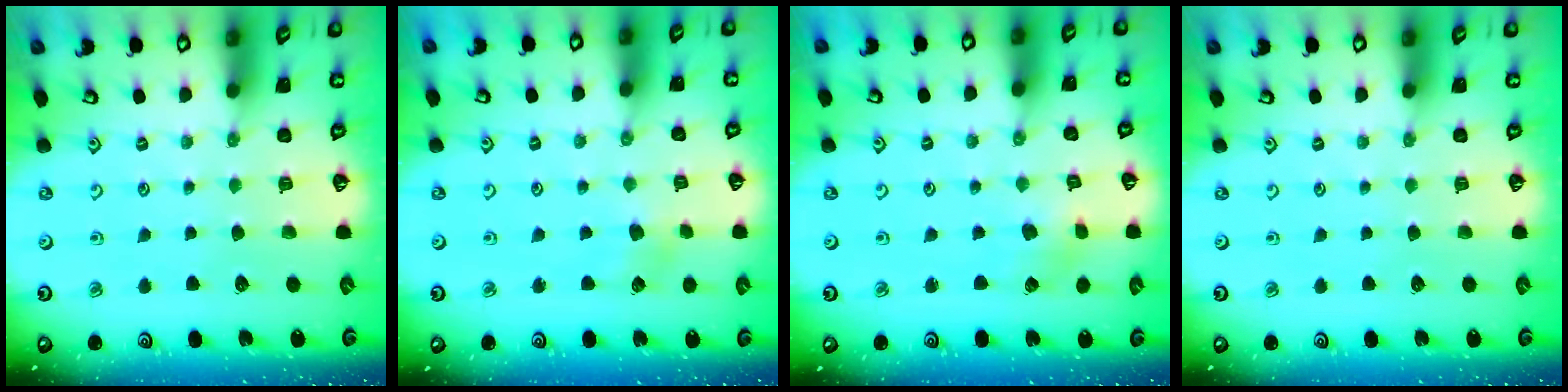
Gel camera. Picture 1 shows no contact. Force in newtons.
{"total": 4.1, "press": 4.1, "slide": 0.5}
{"total": 2.9, "press": 2.9, "slide": 0.5}
{"total": 0.0}